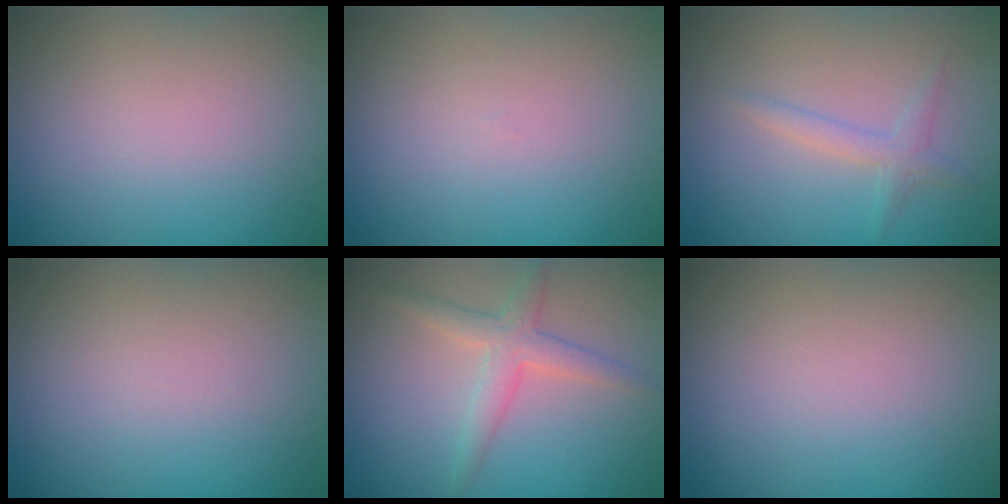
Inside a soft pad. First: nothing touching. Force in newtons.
{"total": 0.0}
{"total": 1.5, "press": 1.5, "slide": 0.1}
{"total": 0.0}
{"total": 2.8, "press": 2.8, "slide": 0.1}
{"total": 0.0}